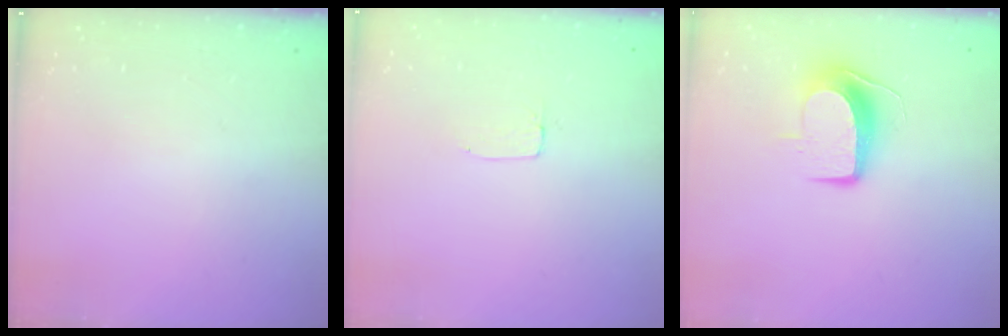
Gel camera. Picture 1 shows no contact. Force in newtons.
{"total": 2.0, "press": 2.0, "slide": 0.0}
{"total": 8.8, "press": 8.7, "slide": 0.6}